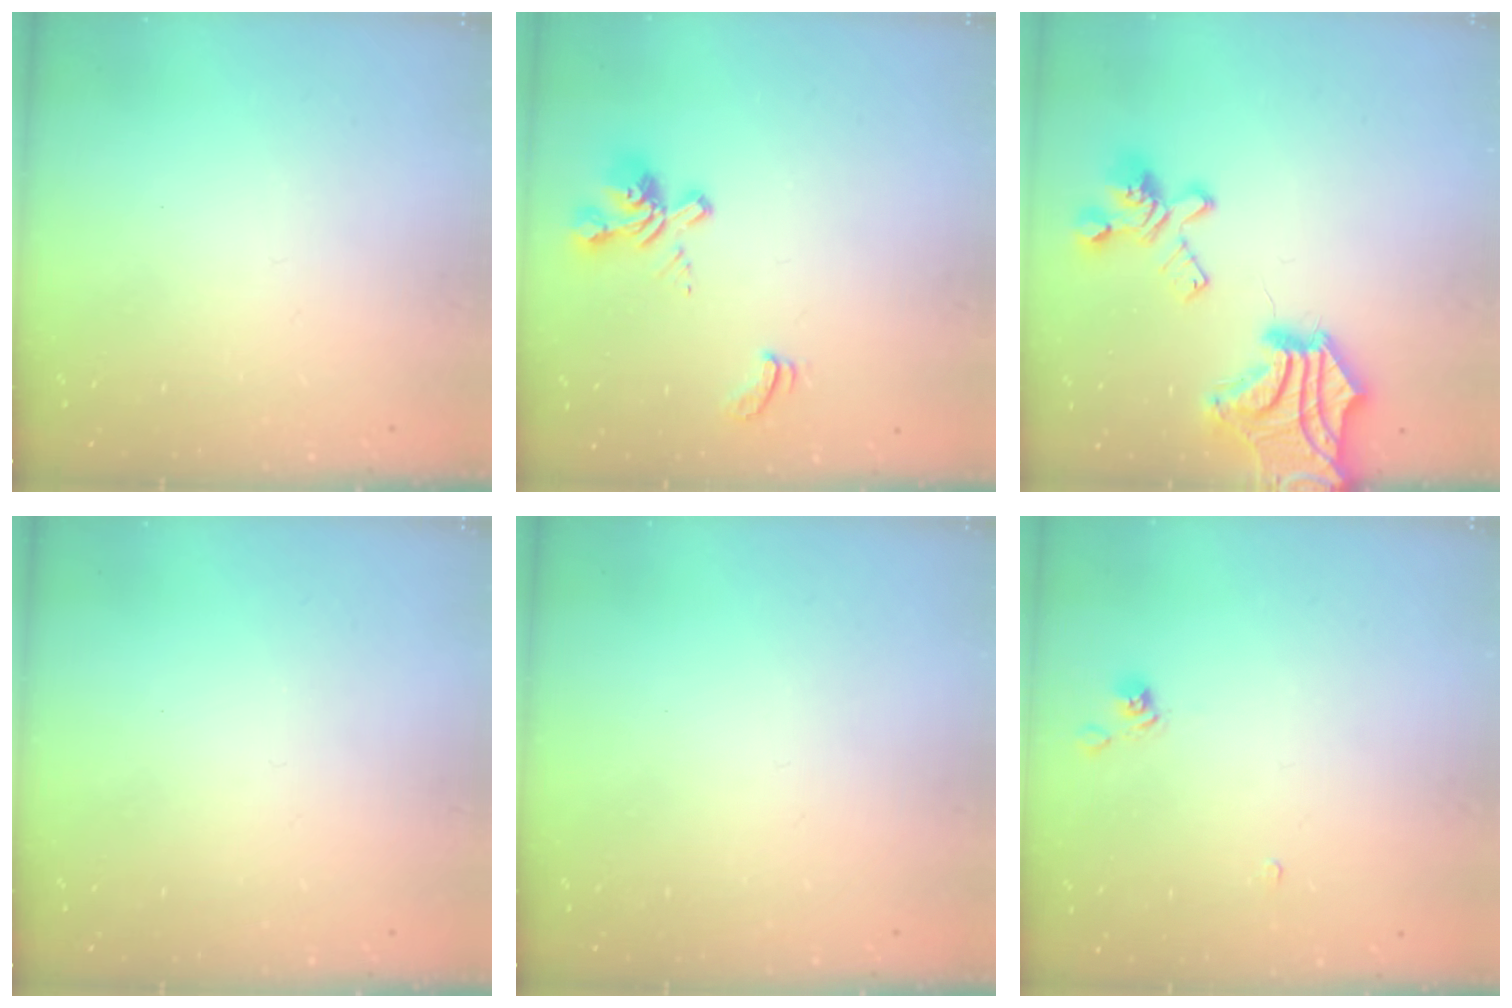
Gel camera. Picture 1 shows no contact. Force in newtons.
{"total": 2.4, "press": 2.0, "slide": 1.3}
{"total": 15.5, "press": 15.0, "slide": 3.8}
{"total": 0.0}
{"total": 0.0}
{"total": 2.4, "press": 2.3, "slide": 0.8}